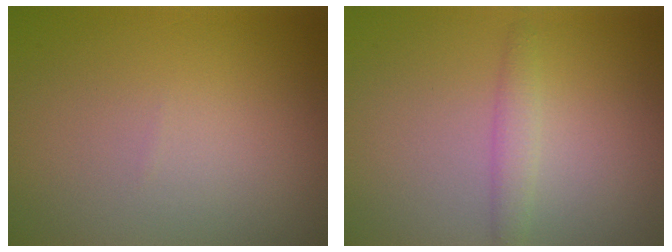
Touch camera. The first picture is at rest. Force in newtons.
{"total": 1.4, "press": 1.4, "slide": 0.0}